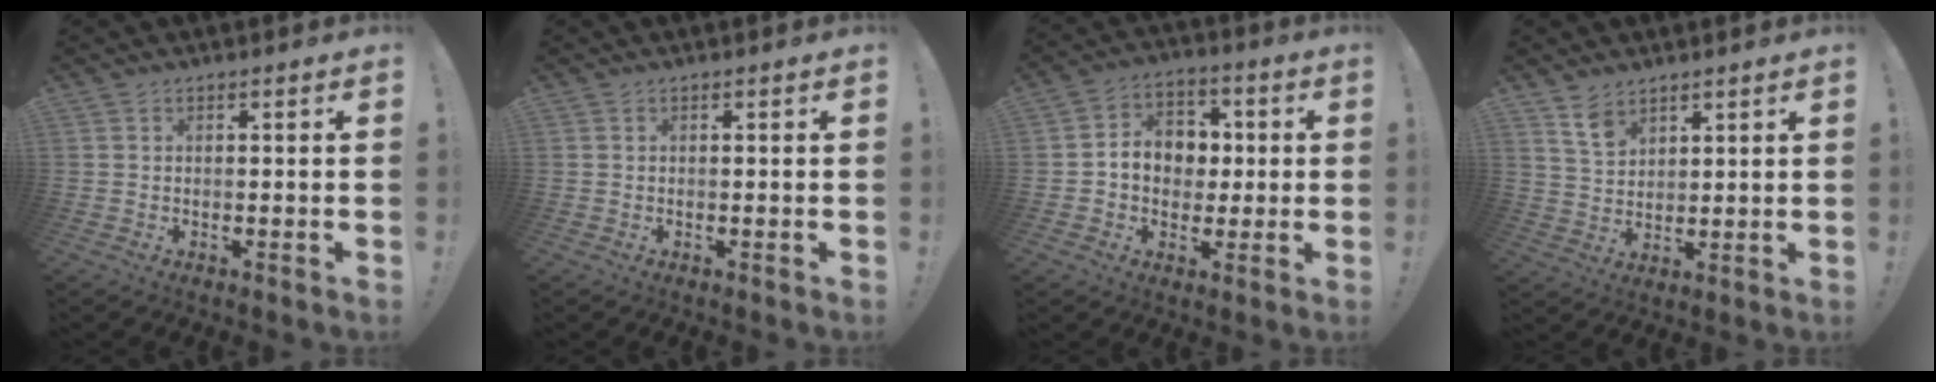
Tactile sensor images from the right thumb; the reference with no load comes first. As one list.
[{"total": 0.0}, {"total": 10.5, "force": [0.3, 9.2, 5.0], "torque": [-0.068, 0.013, 0.016]}, {"total": 7.1, "force": [5.2, 4.1, 2.8], "torque": [-0.051, -0.026, 0.099]}]